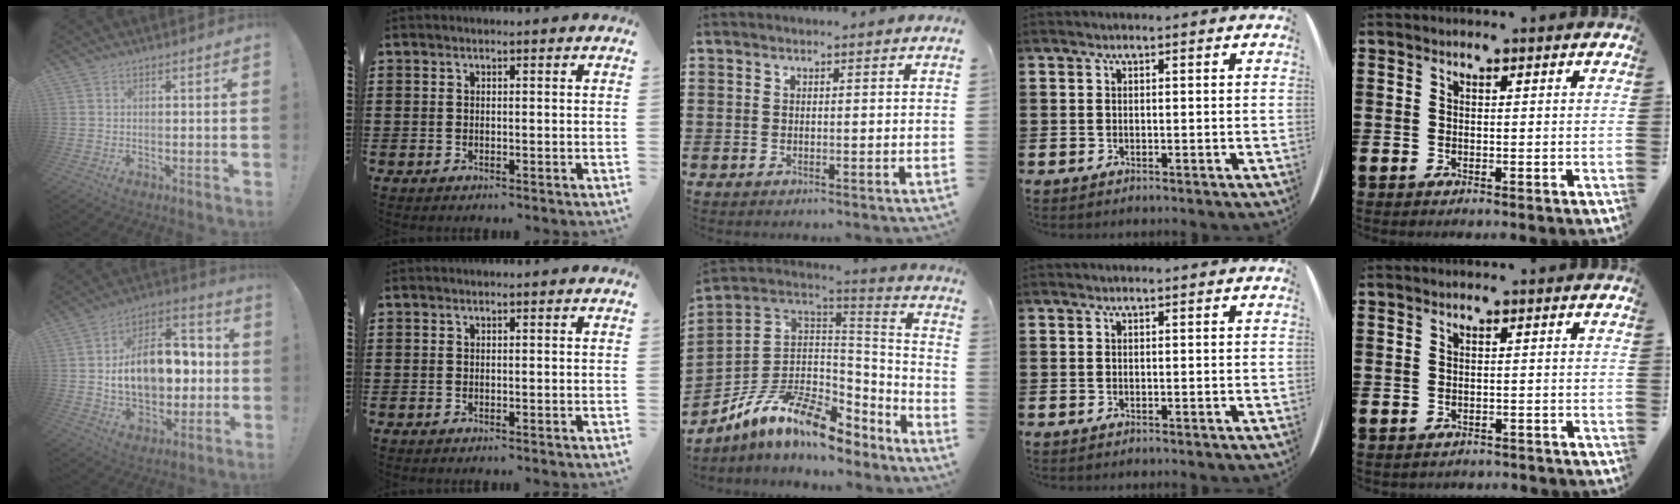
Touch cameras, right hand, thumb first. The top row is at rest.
{"thumb": {"total": 17.9, "force": [-0.3, 12.1, 13.2], "torque": [-0.217, 0.014, 0.003]}, "middle": {"total": 11.0, "force": [-7.3, 4.3, 7.0], "torque": [-0.154, 0.006, -0.146]}, "little": {"total": 0.6, "force": [-0.5, 0.1, 0.0], "torque": [-0.002, -0.002, -0.011]}}